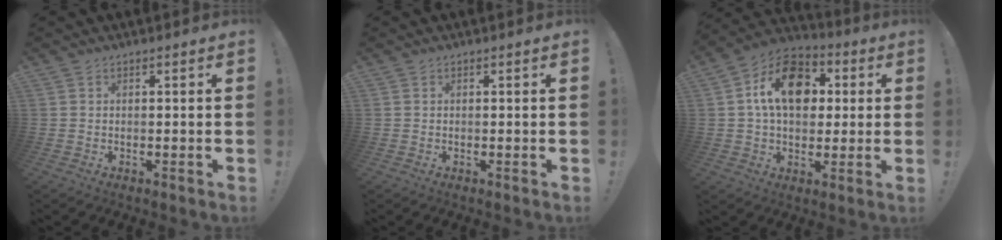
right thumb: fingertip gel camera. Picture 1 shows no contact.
{"total": 0.0}
{"total": 16.6, "force": [4.0, 11.6, 11.2], "torque": [-0.166, 0.007, 0.077]}